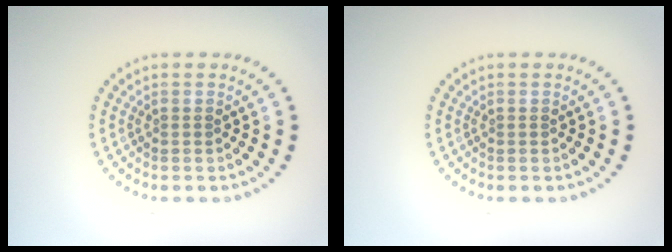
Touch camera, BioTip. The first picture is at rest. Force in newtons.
{"total": 0.0}